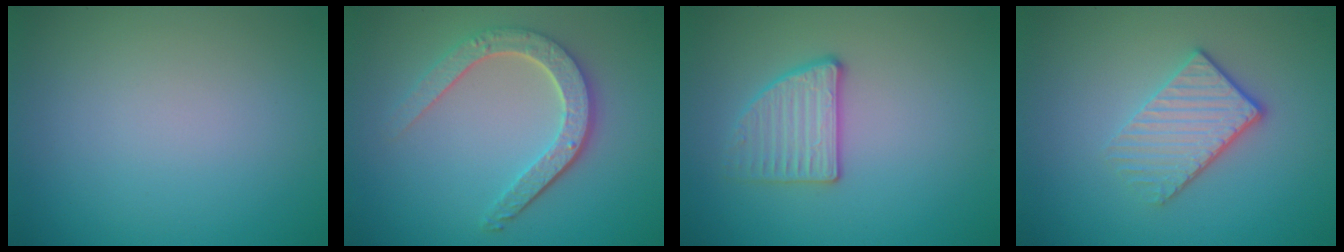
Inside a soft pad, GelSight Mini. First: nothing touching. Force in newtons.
{"total": 4.8, "press": 3.7, "slide": 3.1}
{"total": 2.7, "press": 2.6, "slide": 0.8}
{"total": 3.8, "press": 3.1, "slide": 2.1}